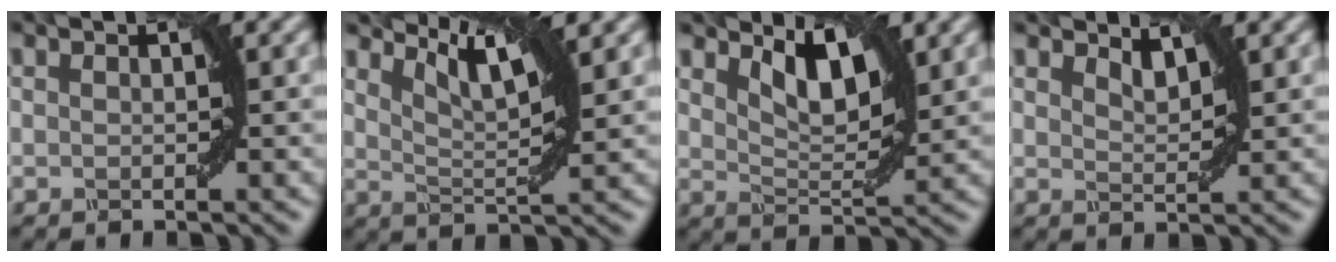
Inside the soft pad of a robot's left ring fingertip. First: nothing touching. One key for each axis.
{"total": 5.2, "fx": 3.3, "fy": 1.2, "fz": 3.8, "tx": -0.068, "ty": 0.007, "tz": 0.061}
{"total": 4.2, "fx": 1.9, "fy": 1.9, "fz": 3.3, "tx": -0.063, "ty": -0.005, "tz": 0.032}
{"total": 1.4, "fx": 1.3, "fy": 0.3, "fz": 0.5, "tx": -0.012, "ty": -0.005, "tz": 0.022}